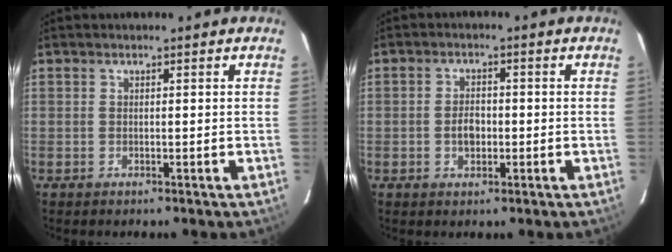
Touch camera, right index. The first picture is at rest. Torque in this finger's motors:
{"motor_torque": [0.65, 0.19, 0.10, 0.02]}